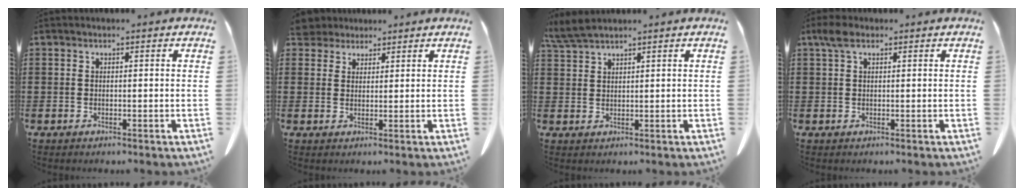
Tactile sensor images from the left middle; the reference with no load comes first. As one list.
[{"total": 3.3, "force": [3.0, 1.3, 0.3], "torque": [-0.009, -0.003, 0.057]}, {"total": 3.3, "force": [2.8, 0.2, 1.8], "torque": [-0.042, -0.001, 0.054]}, {"total": 2.4, "force": [1.1, 1.3, 1.7], "torque": [-0.040, 0.007, 0.019]}]